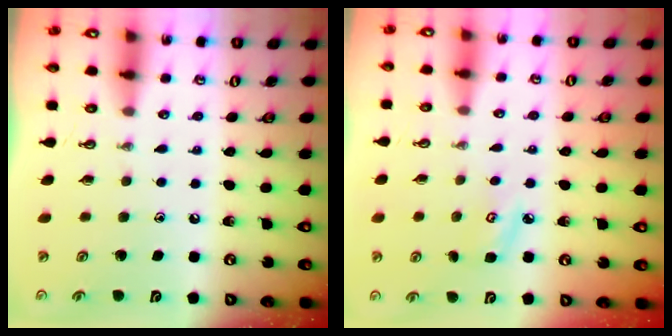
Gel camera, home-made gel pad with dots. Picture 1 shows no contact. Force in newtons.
{"total": 5.4, "press": 5.4, "slide": 0.5}